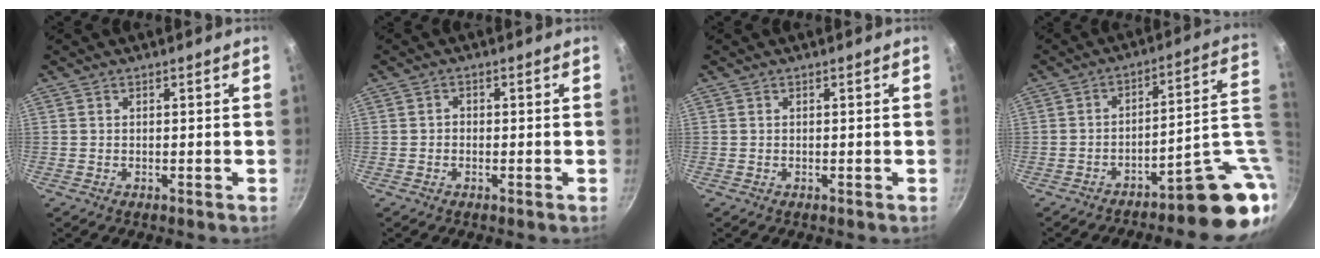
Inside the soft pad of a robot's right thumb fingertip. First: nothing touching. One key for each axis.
{"total": 1.2, "fx": -0.3, "fy": 1.0, "fz": 0.5, "tx": -0.007, "ty": 0.005, "tz": -0.008}
{"total": 0.0}
{"total": 15.9, "fx": -5.4, "fy": 4.8, "fz": 14.2, "tx": -0.128, "ty": 0.035, "tz": -0.071}